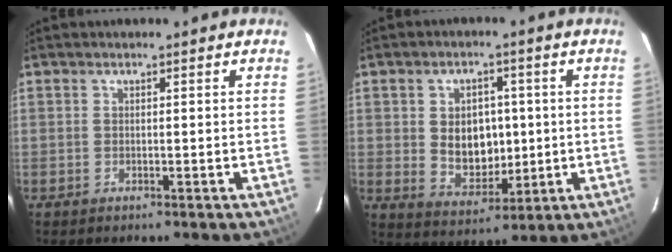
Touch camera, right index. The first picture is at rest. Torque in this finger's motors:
{"motor_torque": [0.52, -0.10, 0.40, 0.05]}